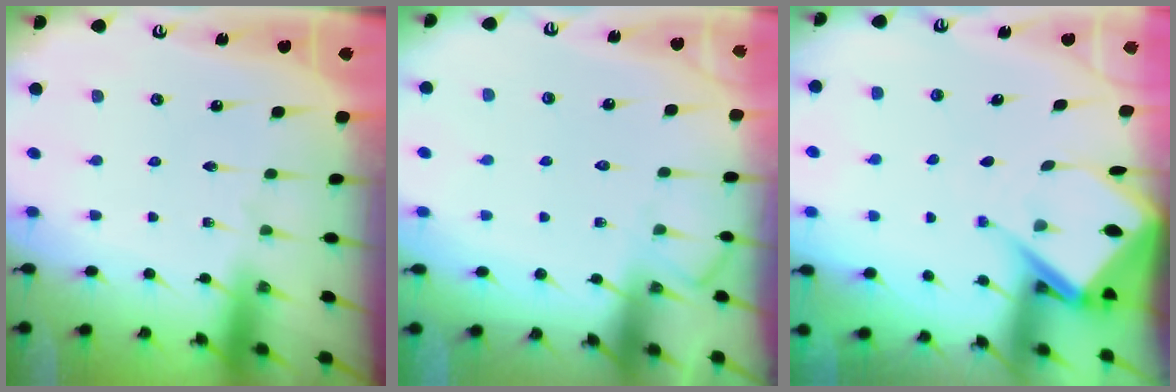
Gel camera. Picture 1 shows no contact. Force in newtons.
{"total": 4.6, "press": 4.5, "slide": 0.6}
{"total": 8.9, "press": 8.9, "slide": 0.7}